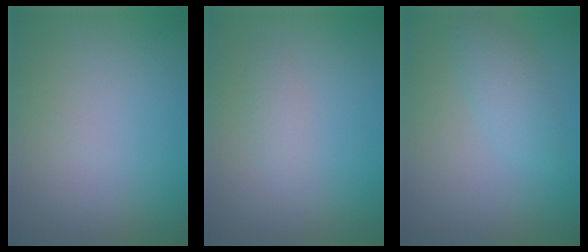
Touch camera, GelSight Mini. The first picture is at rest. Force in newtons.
{"total": 0.9, "press": 0.9, "slide": 0.0}
{"total": 2.5, "press": 2.5, "slide": 0.0}